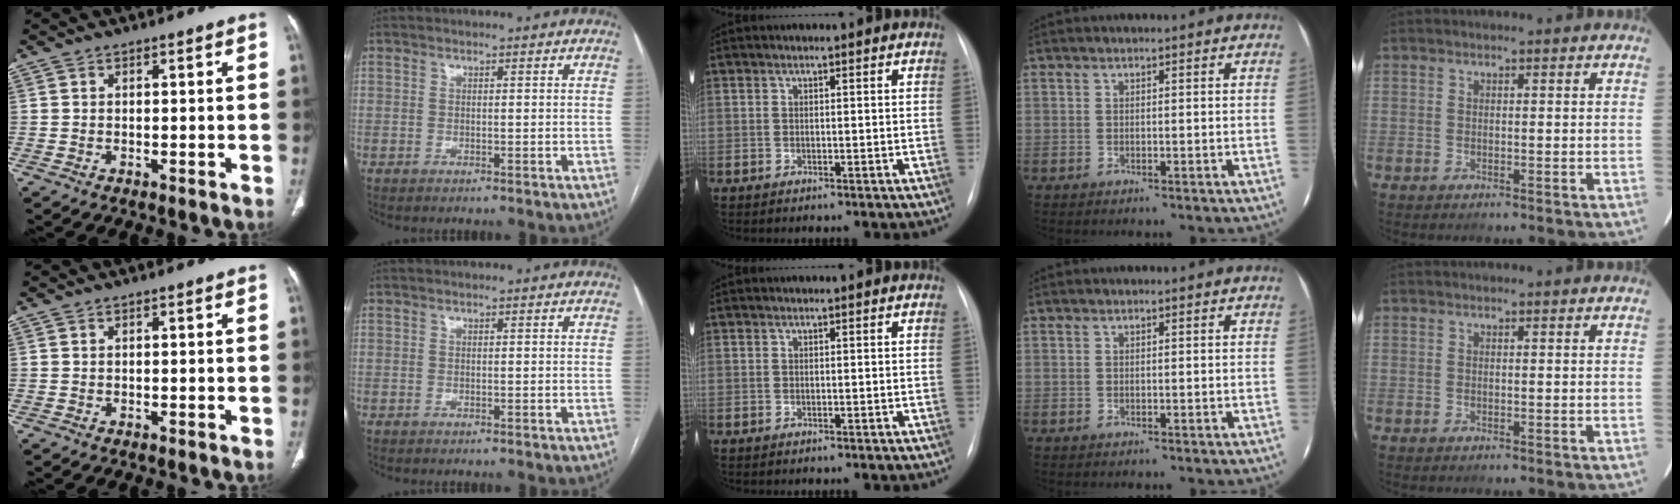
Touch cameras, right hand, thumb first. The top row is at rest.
{}